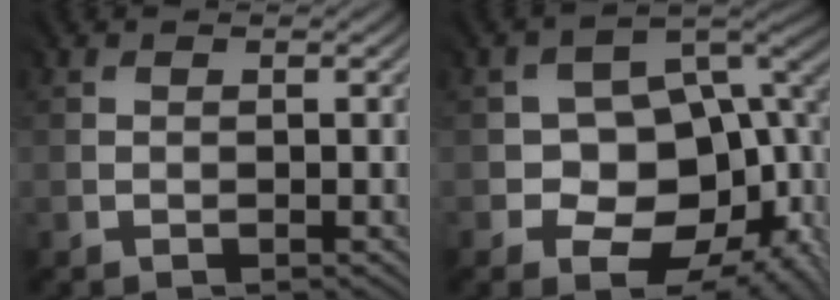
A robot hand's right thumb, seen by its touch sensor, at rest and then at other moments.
{"total": 13.2, "force": [-3.0, 8.7, 9.5], "torque": [-0.141, -0.013, -0.049]}